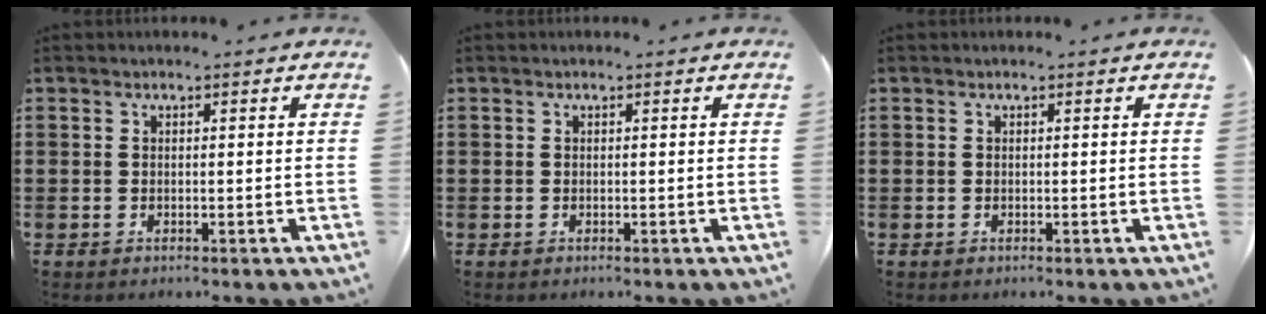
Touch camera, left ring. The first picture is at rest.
{"total": 0.0}
{"total": 0.0}